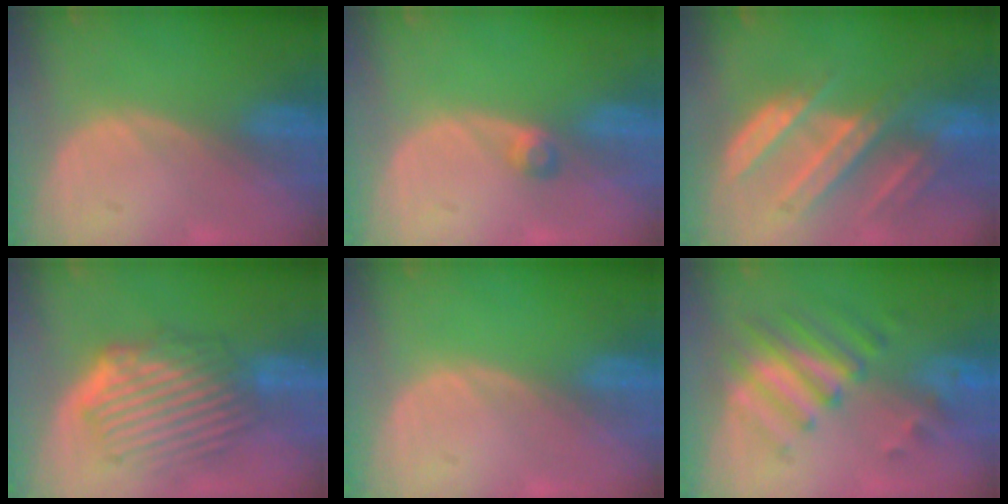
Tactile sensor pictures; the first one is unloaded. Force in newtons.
{"total": 1.8, "press": 1.6, "slide": 0.8}
{"total": 8.9, "press": 8.0, "slide": 4.0}
{"total": 9.6, "press": 8.5, "slide": 4.5}
{"total": 0.0}
{"total": 7.9, "press": 7.1, "slide": 3.6}